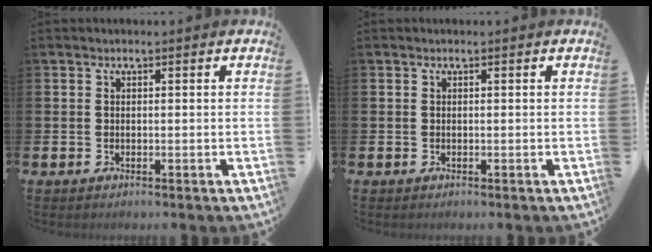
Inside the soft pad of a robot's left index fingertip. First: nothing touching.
{"total": 0.0}